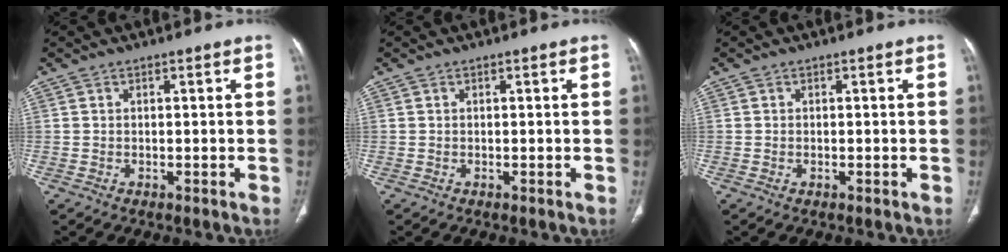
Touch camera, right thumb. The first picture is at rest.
{"total": 0.0}
{"total": 0.0}